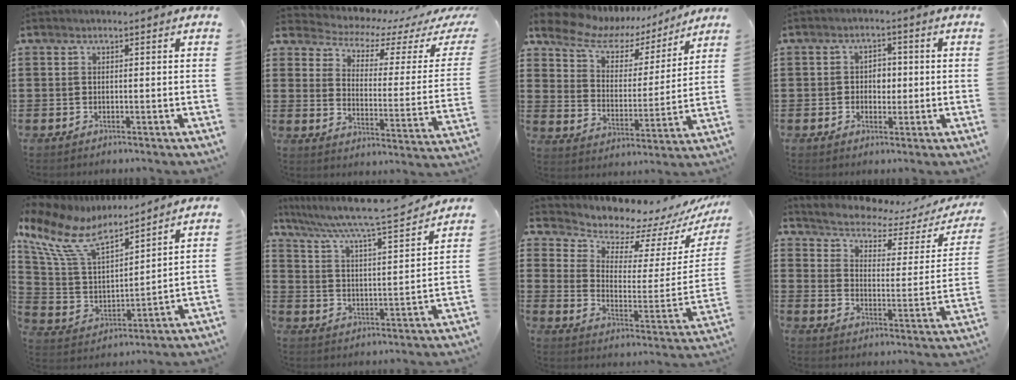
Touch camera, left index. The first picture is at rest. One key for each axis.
{"total": 3.5, "fx": 3.2, "fy": 1.0, "fz": 1.2, "tx": -0.048, "ty": -0.028, "tz": 0.046}
{"total": 8.0, "fx": 6.2, "fy": 3.9, "fz": 3.1, "tx": -0.087, "ty": -0.032, "tz": 0.107}
{"total": 3.1, "fx": -0.2, "fy": 2.5, "fz": 1.9, "tx": -0.036, "ty": 0.005, "tz": -0.011}
{"total": 11.2, "fx": 8.1, "fy": 4.5, "fz": 6.4, "tx": -0.169, "ty": -0.043, "tz": 0.143}
{"total": 7.5, "fx": 6.6, "fy": -0.4, "fz": 3.5, "tx": -0.096, "ty": -0.045, "tz": 0.105}
{"total": 7.1, "fx": 6.8, "fy": 1.8, "fz": 0.3, "tx": -0.044, "ty": -0.069, "tz": 0.119}
{"total": 3.5, "fx": 3.2, "fy": 0.6, "fz": 1.4, "tx": -0.049, "ty": -0.029, "tz": 0.045}